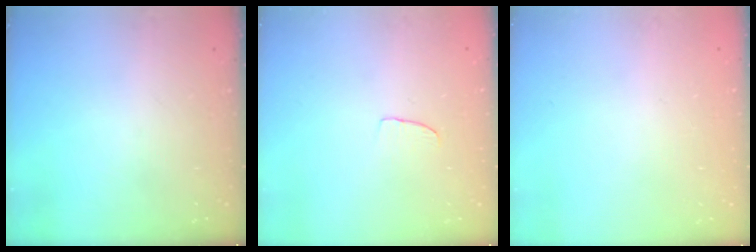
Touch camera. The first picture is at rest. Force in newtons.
{"total": 3.1, "press": 3.1, "slide": 0.2}
{"total": 0.0}